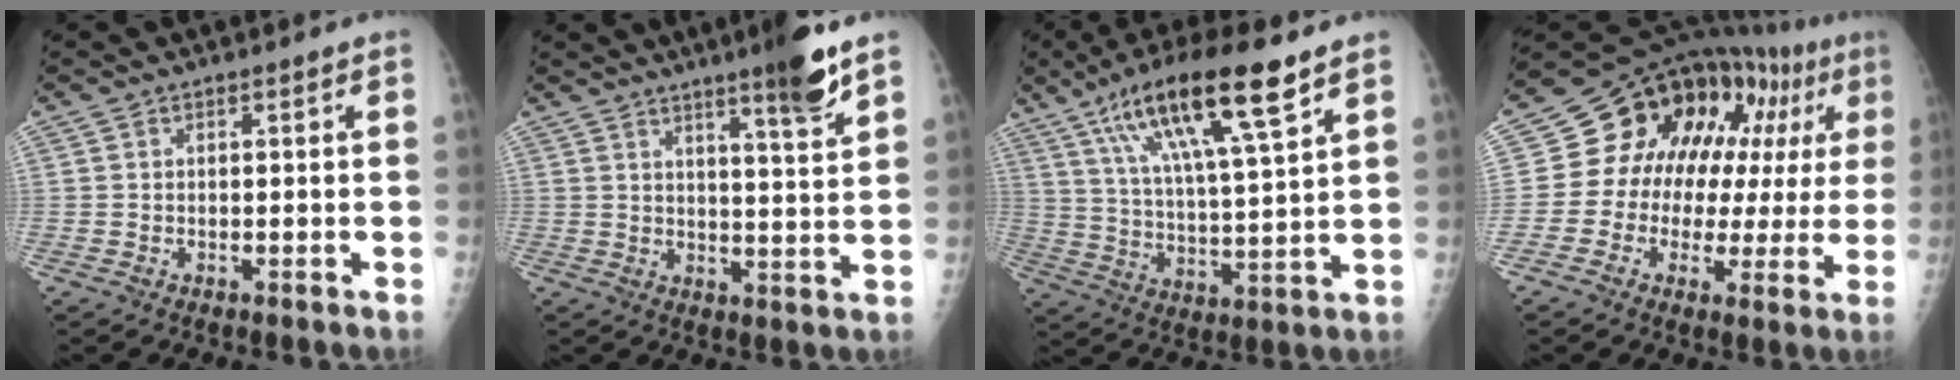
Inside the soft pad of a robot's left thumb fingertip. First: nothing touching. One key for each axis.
{"total": 8.5, "fx": 5.7, "fy": 0.3, "fz": 6.4, "tx": -0.088, "ty": -0.035, "tz": 0.083}
{"total": 18.1, "fx": 10.4, "fy": 3.2, "fz": 14.4, "tx": -0.250, "ty": -0.030, "tz": 0.190}
{"total": 18.1, "fx": 4.2, "fy": 11.9, "fz": 12.9, "tx": -0.129, "ty": 0.036, "tz": 0.056}